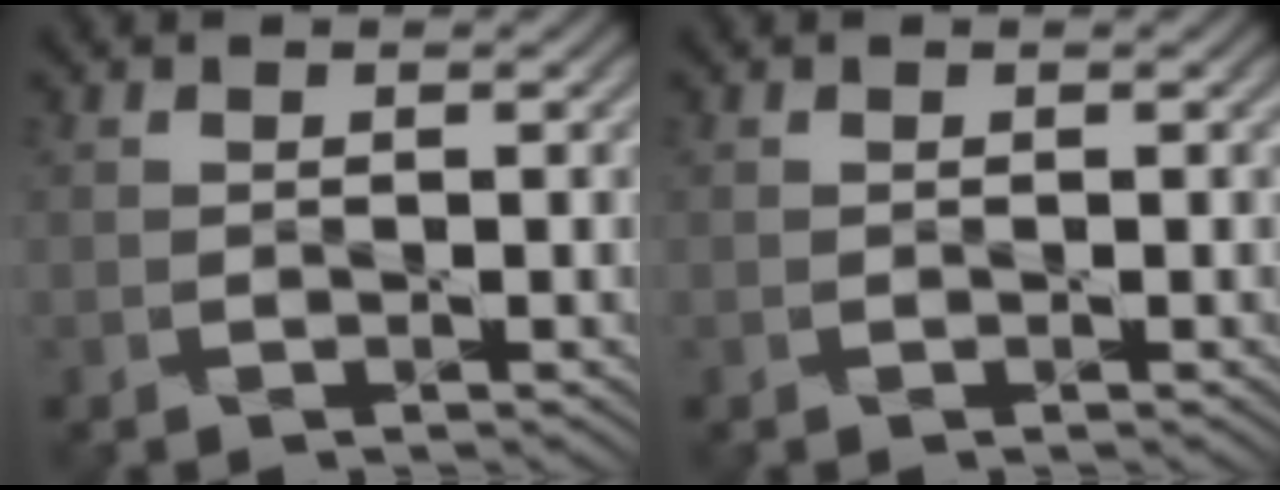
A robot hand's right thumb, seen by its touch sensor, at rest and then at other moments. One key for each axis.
{"total": 0.0}